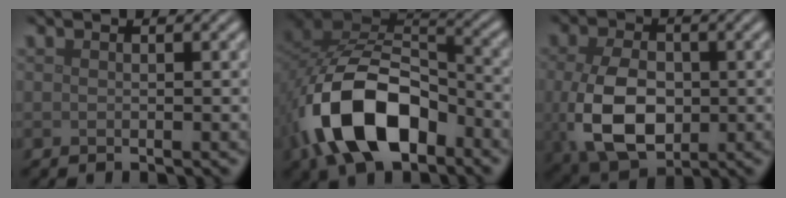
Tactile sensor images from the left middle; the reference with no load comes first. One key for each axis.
{"total": 12.2, "fx": -5.2, "fy": 6.9, "fz": 8.6, "tx": -0.181, "ty": -0.002, "tz": -0.095}
{"total": 8.0, "fx": -0.9, "fy": 5.3, "fz": 5.9, "tx": -0.135, "ty": -0.019, "tz": -0.007}